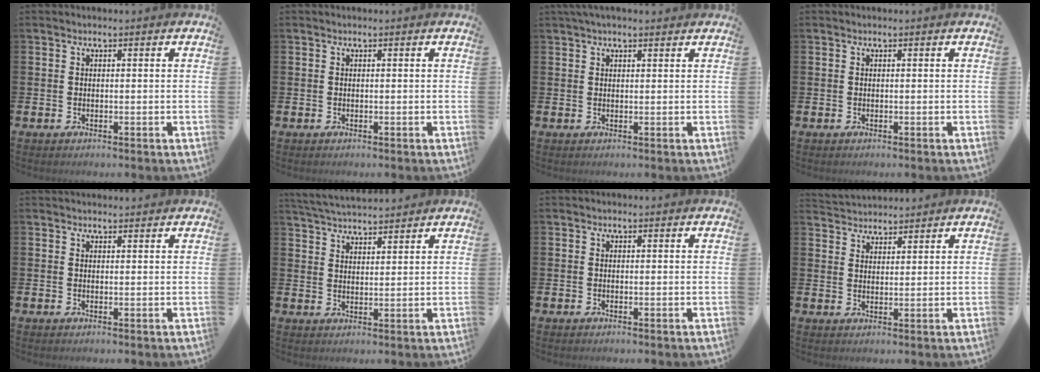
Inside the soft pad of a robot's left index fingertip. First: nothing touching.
{"total": 0.0}
{"total": 1.7, "force": [1.5, 0.3, 0.7], "torque": [0.000, -0.002, 0.024]}
{"total": 0.0}
{"total": 1.1, "force": [1.1, 0.2, 0.1], "torque": [0.008, -0.002, 0.017]}
{"total": 4.4, "force": [4.4, 0.4, 0.2], "torque": [-0.009, -0.025, 0.078]}
{"total": 0.0}
{"total": 3.2, "force": [3.1, 0.5, -0.5], "torque": [0.008, -0.017, 0.057]}